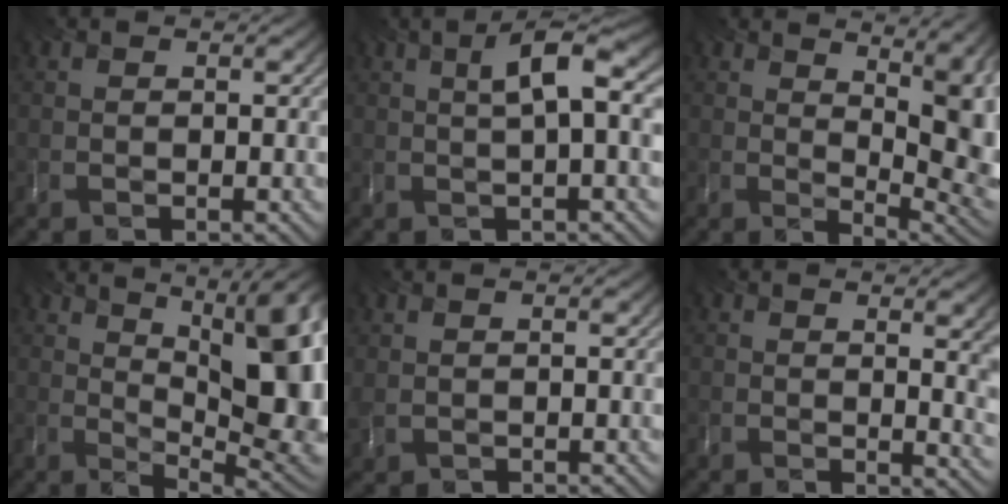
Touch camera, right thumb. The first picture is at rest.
{"total": 5.8, "force": [1.2, 1.2, 5.5], "torque": [-0.086, 0.012, 0.018]}
{"total": 11.5, "force": [3.4, 4.6, 9.9], "torque": [-0.122, 0.034, 0.050]}
{"total": 14.8, "force": [3.7, 6.0, 13.0], "torque": [-0.184, 0.029, 0.060]}
{"total": 1.2, "force": [0.8, 0.5, 0.8], "torque": [-0.024, 0.003, 0.016]}
{"total": 7.7, "force": [1.6, 3.0, 6.9], "torque": [-0.062, 0.015, 0.010]}